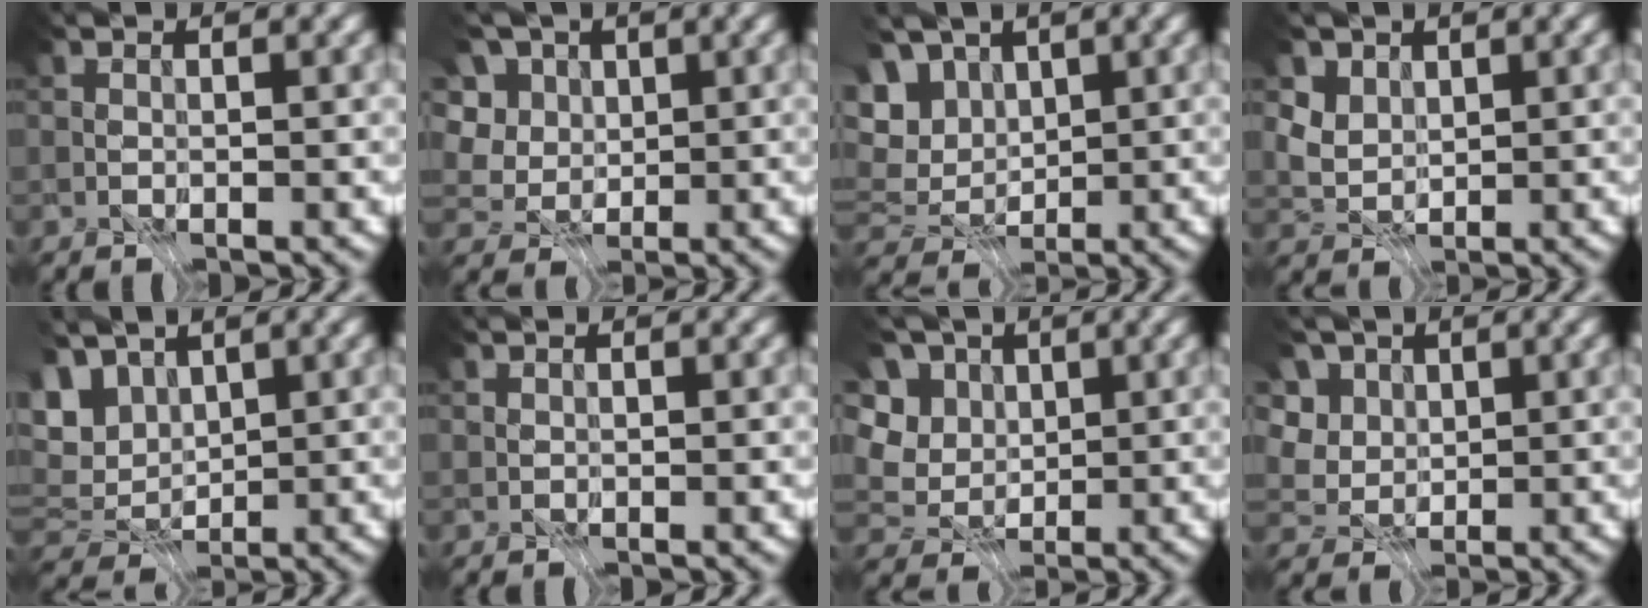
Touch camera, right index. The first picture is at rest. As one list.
[{"total": 4.9, "force": [1.6, 4.2, 2.0], "torque": [-0.065, 0.009, 0.028]}, {"total": 6.3, "force": [1.6, 4.2, 4.4], "torque": [-0.092, 0.007, 0.033]}, {"total": 2.6, "force": [2.3, 0.9, 0.5], "torque": [-0.032, -0.020, 0.054]}, {"total": 4.7, "force": [1.3, 2.2, 3.9], "torque": [-0.088, 0.004, 0.041]}, {"total": 0.0}, {"total": 6.6, "force": [1.5, 5.8, 2.9], "torque": [-0.094, 0.008, 0.029]}, {"total": 3.9, "force": [1.6, 3.1, 1.6], "torque": [-0.048, -0.004, 0.029]}]